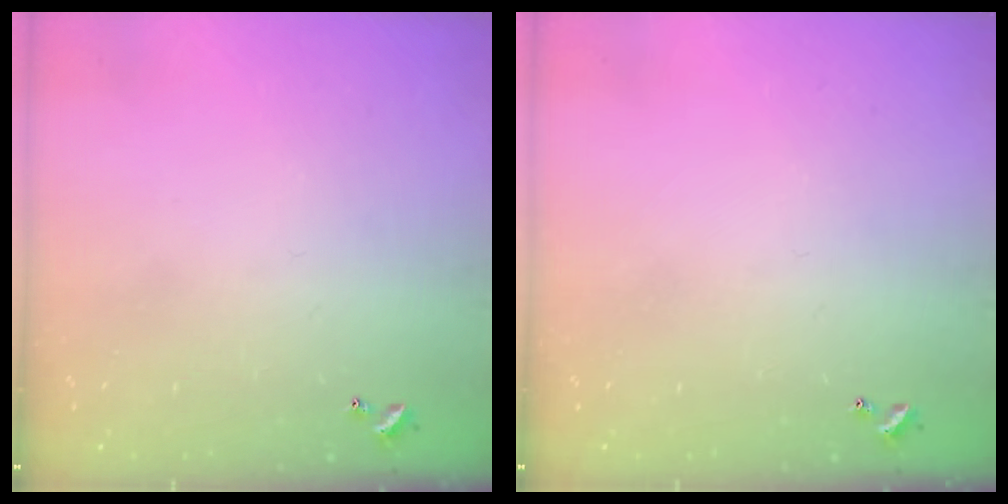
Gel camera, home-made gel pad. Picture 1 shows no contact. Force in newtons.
{"total": 0.0}